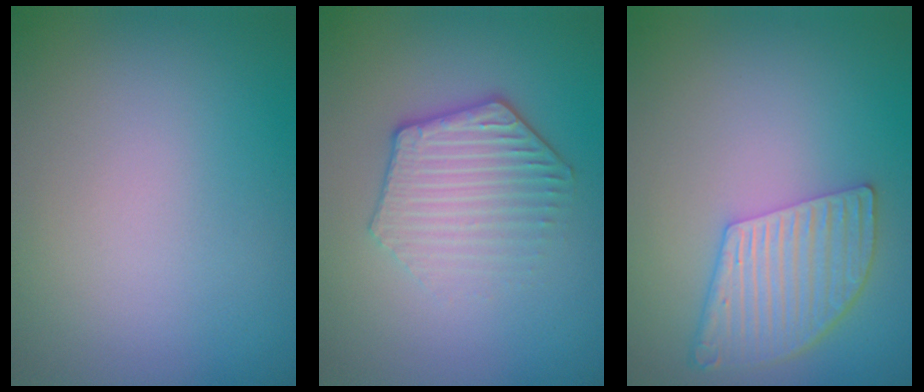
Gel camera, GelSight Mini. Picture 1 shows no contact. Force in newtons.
{"total": 4.1, "press": 3.4, "slide": 2.3}
{"total": 5.2, "press": 4.1, "slide": 3.2}